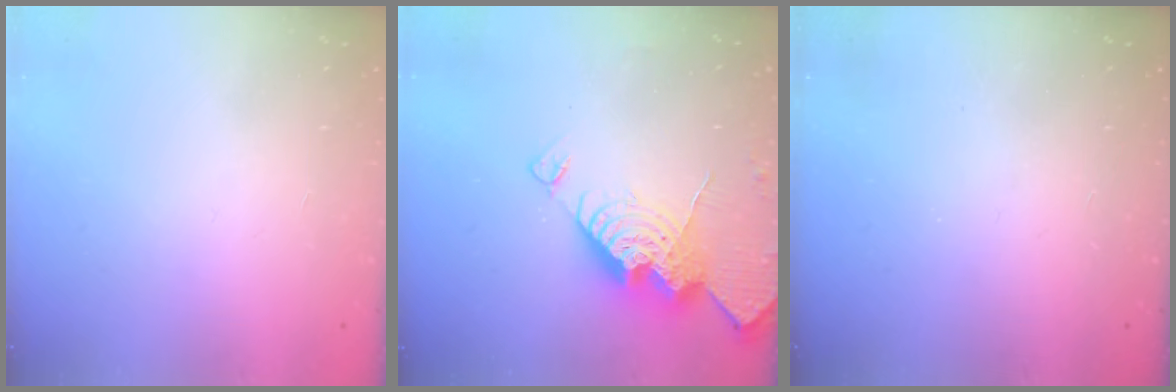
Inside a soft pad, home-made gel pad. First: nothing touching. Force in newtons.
{"total": 15.4, "press": 15.3, "slide": 1.5}
{"total": 0.0}